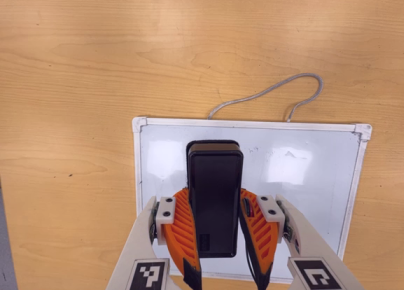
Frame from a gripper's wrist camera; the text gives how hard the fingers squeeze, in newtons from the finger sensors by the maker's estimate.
{"total": 10.2, "left": 8.6, "right": 11.8}